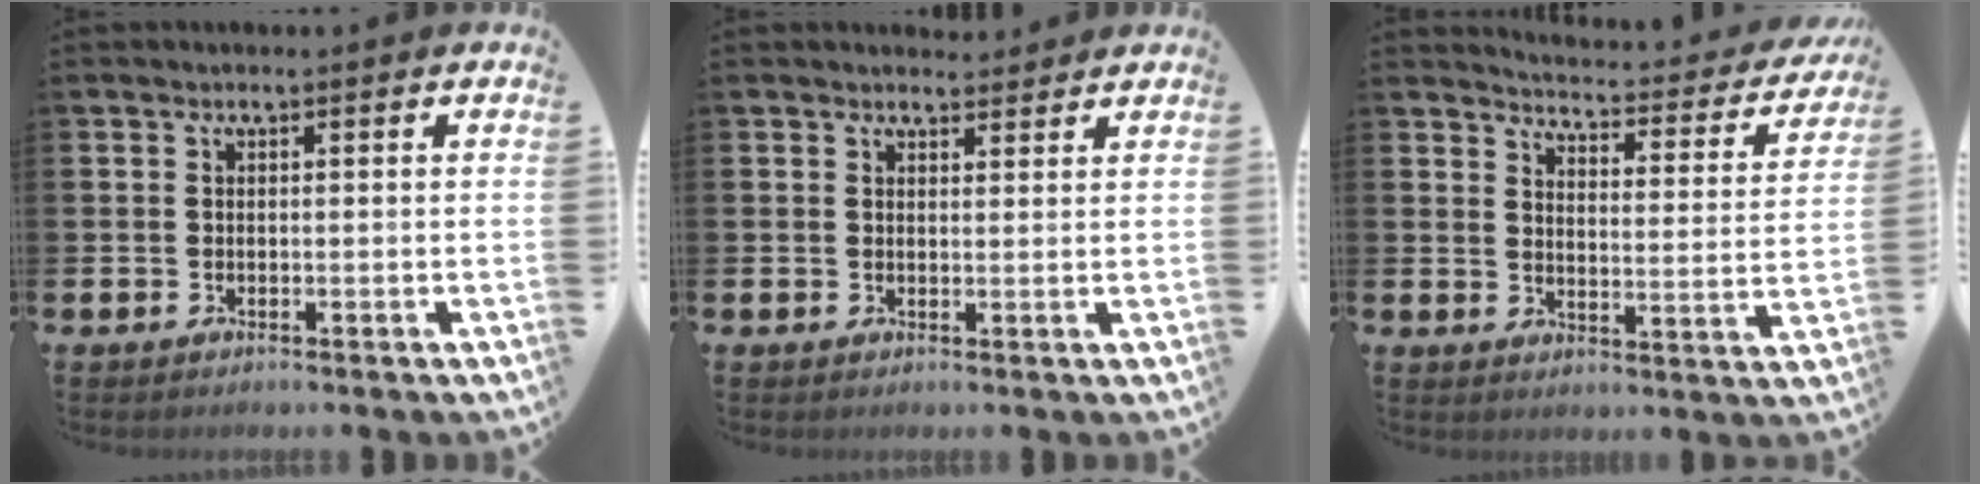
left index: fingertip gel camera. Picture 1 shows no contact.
{"total": 2.3, "force": [2.2, 0.6, -0.2], "torque": [0.007, -0.011, 0.038]}
{"total": 3.4, "force": [3.3, 0.5, 0.7], "torque": [-0.033, -0.035, 0.047]}